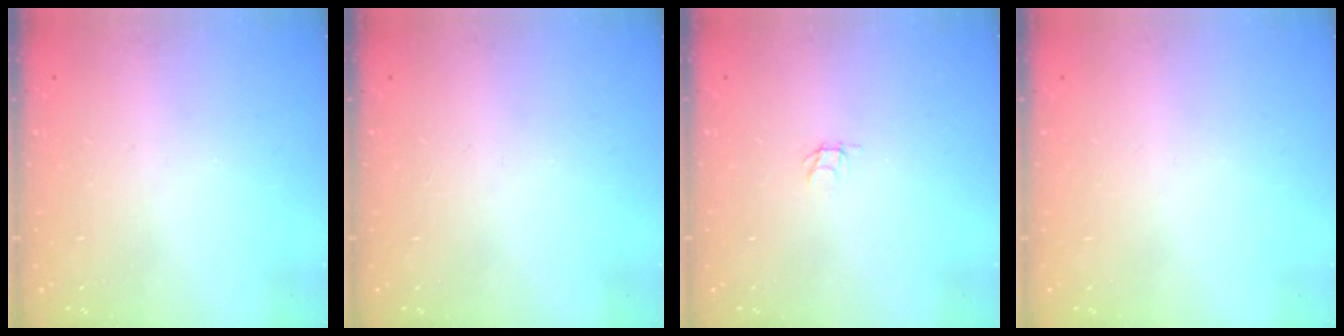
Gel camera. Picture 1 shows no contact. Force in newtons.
{"total": 0.0}
{"total": 1.8, "press": 1.8, "slide": 0.1}
{"total": 0.0}